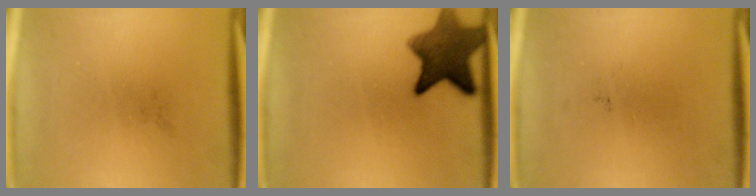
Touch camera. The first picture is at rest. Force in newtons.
{"total": 9.5}
{"total": 0.0}